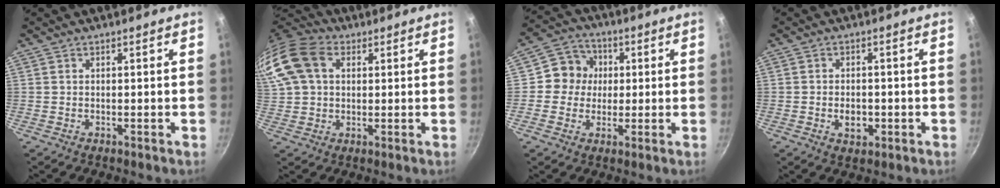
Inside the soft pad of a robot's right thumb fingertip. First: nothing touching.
{"total": 17.9, "force": [5.1, 13.1, 11.1], "torque": [-0.254, 0.032, 0.082]}
{"total": 7.8, "force": [0.7, 7.4, 2.3], "torque": [0.004, 0.016, -0.006]}
{"total": 4.1, "force": [-1.0, 2.8, 2.8], "torque": [-0.035, 0.007, -0.015]}